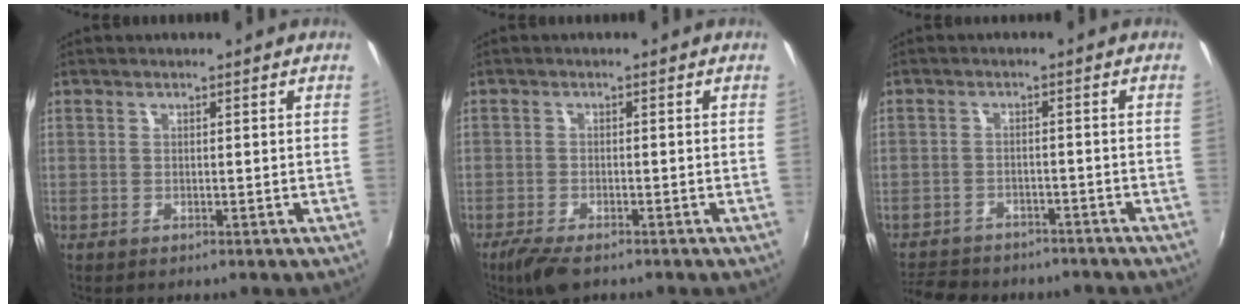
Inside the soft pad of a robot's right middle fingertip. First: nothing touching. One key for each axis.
{"total": 5.7, "fx": -4.3, "fy": 1.7, "fz": 3.5, "tx": -0.086, "ty": -0.018, "tz": -0.078}
{"total": 11.3, "fx": -9.5, "fy": 4.5, "fz": 4.1, "tx": -0.108, "ty": -0.012, "tz": -0.142}